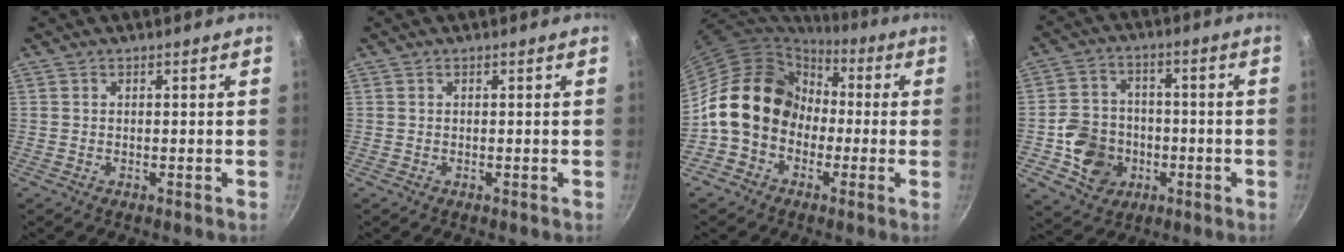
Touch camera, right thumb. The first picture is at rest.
{"total": 0.0}
{"total": 15.5, "force": [-0.7, 12.9, 8.6], "torque": [-0.103, 0.046, -0.025]}
{"total": 11.1, "force": [-2.8, 9.7, 4.7], "torque": [-0.060, 0.033, -0.046]}